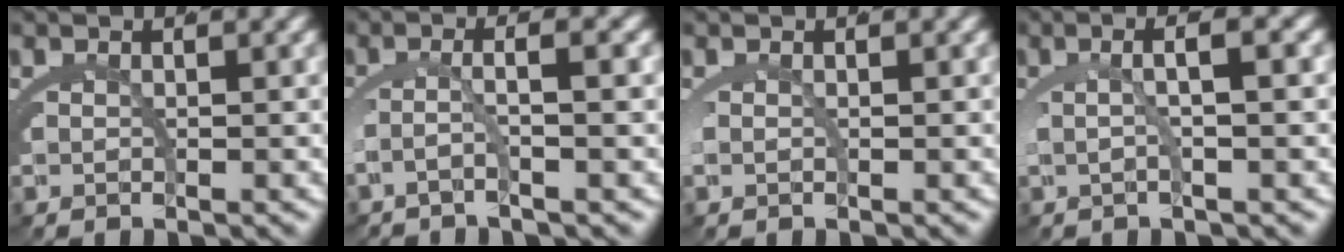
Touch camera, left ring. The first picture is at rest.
{"total": 2.7, "force": [-1.0, -0.2, 2.5], "torque": [-0.055, -0.003, -0.015]}
{"total": 0.5, "force": [-0.1, 0.1, 0.5], "torque": [-0.023, -0.005, 0.003]}
{"total": 3.3, "force": [0.4, 0.0, 3.2], "torque": [-0.054, 0.012, 0.004]}